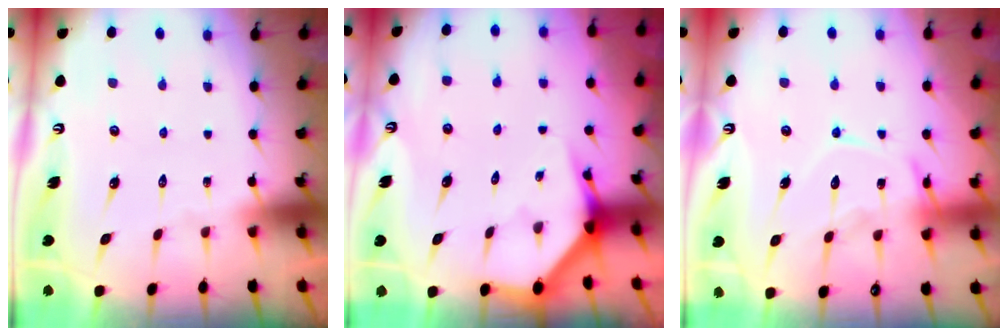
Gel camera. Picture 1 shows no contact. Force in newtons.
{"total": 3.9, "press": 3.9, "slide": 0.2}
{"total": 13.2, "press": 13.2, "slide": 0.9}